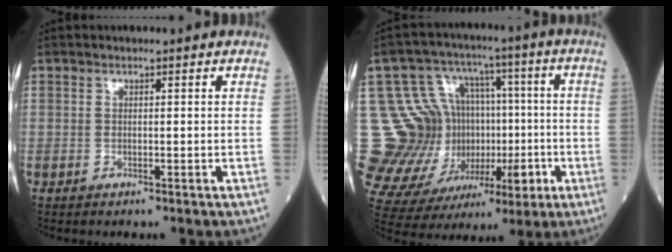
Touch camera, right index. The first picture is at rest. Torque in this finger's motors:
{"motor_torque": [-0.13, 0.03, -0.06, -0.08]}